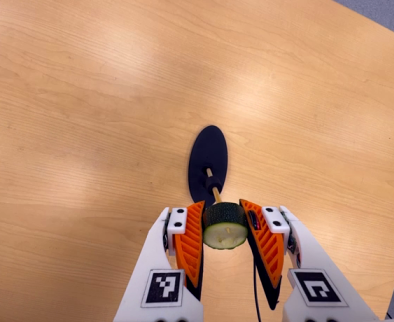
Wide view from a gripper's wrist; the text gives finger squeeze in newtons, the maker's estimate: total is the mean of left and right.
{"total": 11.2, "left": 11.4, "right": 11.0}